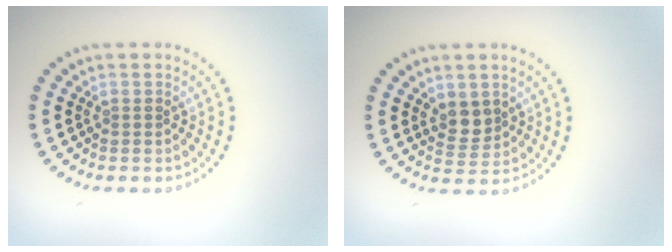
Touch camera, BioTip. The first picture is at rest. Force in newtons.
{"total": 2.1, "press": 1.9, "slide": 1.0}